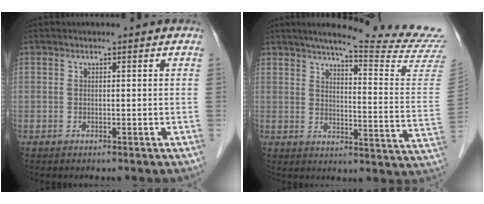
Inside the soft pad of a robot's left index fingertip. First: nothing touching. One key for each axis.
{"total": 21.0, "fx": 19.3, "fy": -1.6, "fz": 8.2, "tx": -0.120, "ty": -0.104, "tz": 0.229}